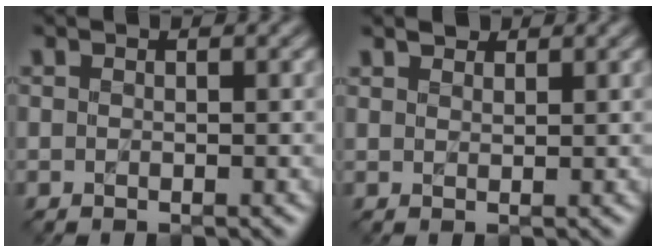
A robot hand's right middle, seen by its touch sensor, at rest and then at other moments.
{"total": 1.4, "force": [1.2, -0.1, -0.5], "torque": [0.003, -0.001, 0.021]}